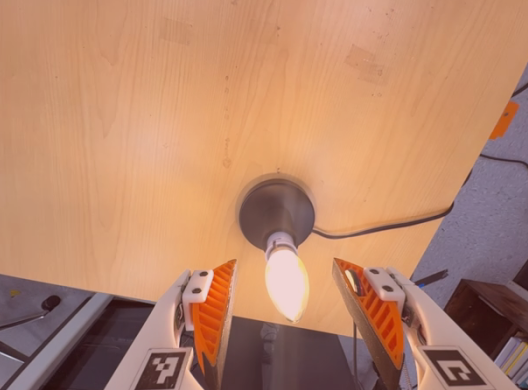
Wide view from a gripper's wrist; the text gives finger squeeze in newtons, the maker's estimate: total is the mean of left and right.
{"total": 0.0}